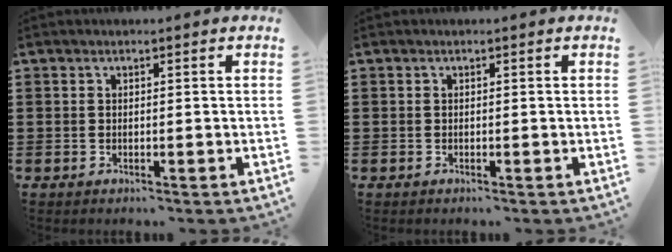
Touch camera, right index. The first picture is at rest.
{"total": 0.0}